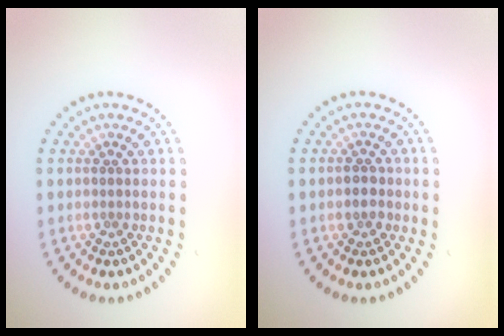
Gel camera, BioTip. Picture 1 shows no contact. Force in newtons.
{"total": 1.3, "press": 1.3, "slide": 0.3}